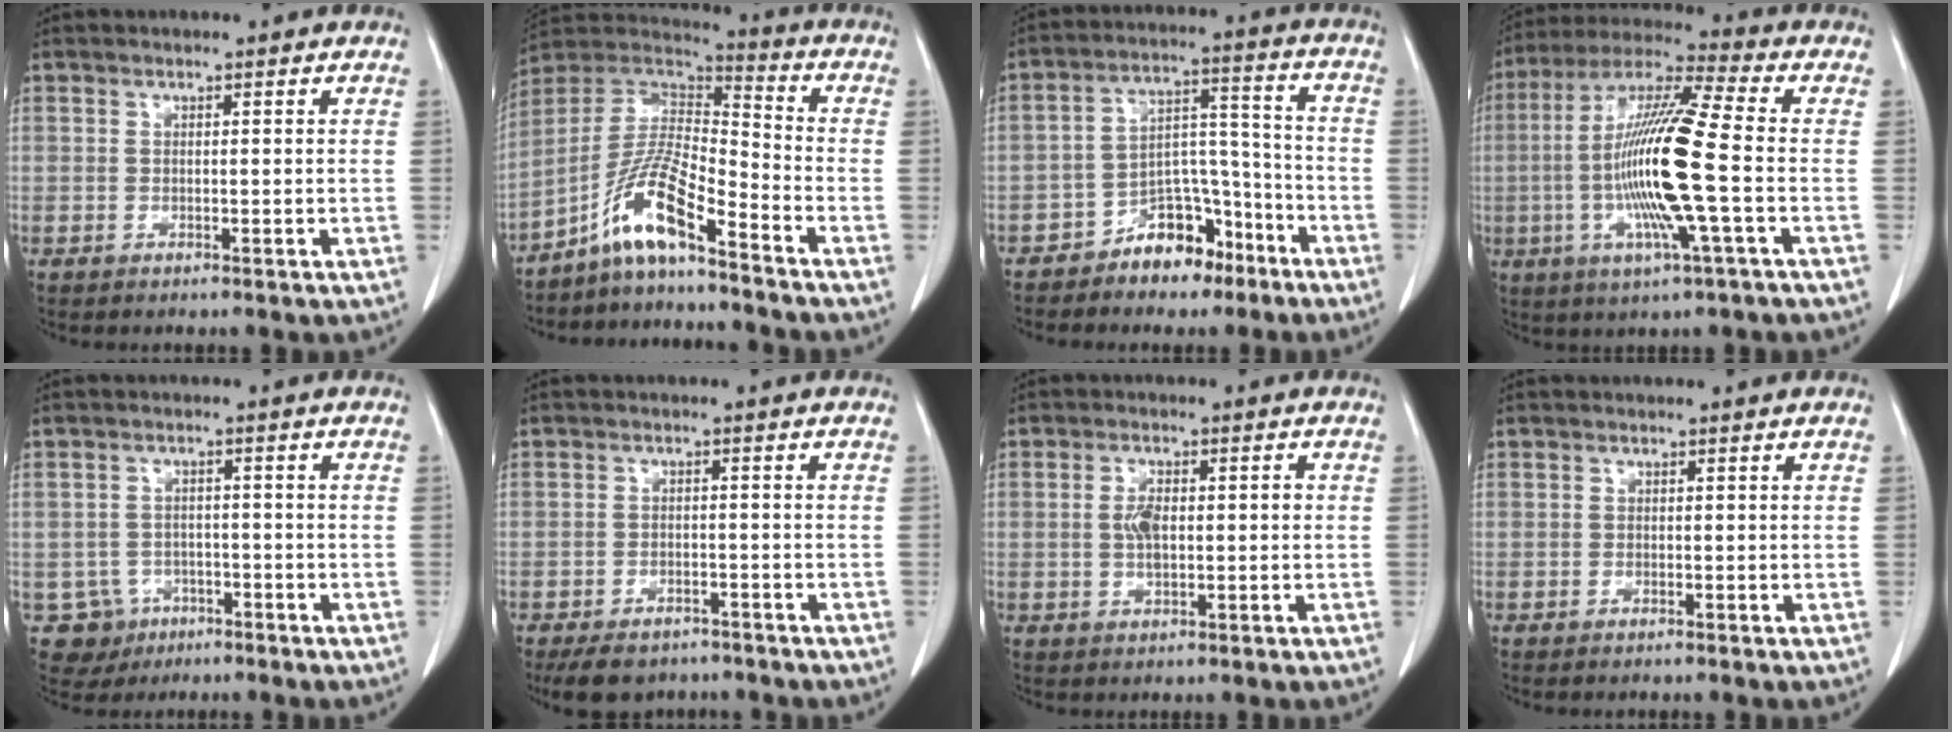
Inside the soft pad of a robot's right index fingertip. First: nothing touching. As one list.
[{"total": 10.9, "force": [-7.4, 1.1, 8.0], "torque": [-0.165, 0.013, -0.143]}, {"total": 9.2, "force": [-6.3, 5.1, 4.3], "torque": [-0.066, 0.033, -0.104]}, {"total": 16.7, "force": [-2.6, 0.2, 16.5], "torque": [-0.331, -0.005, -0.059]}, {"total": 5.4, "force": [-2.4, 4.8, 0.1], "torque": [0.000, 0.011, -0.031]}, {"total": 8.3, "force": [-6.7, 4.1, 2.8], "torque": [-0.037, -0.002, -0.095]}, {"total": 4.3, "force": [0.0, 1.7, 3.9], "torque": [-0.081, 0.009, 0.001]}, {"total": 0.0}]